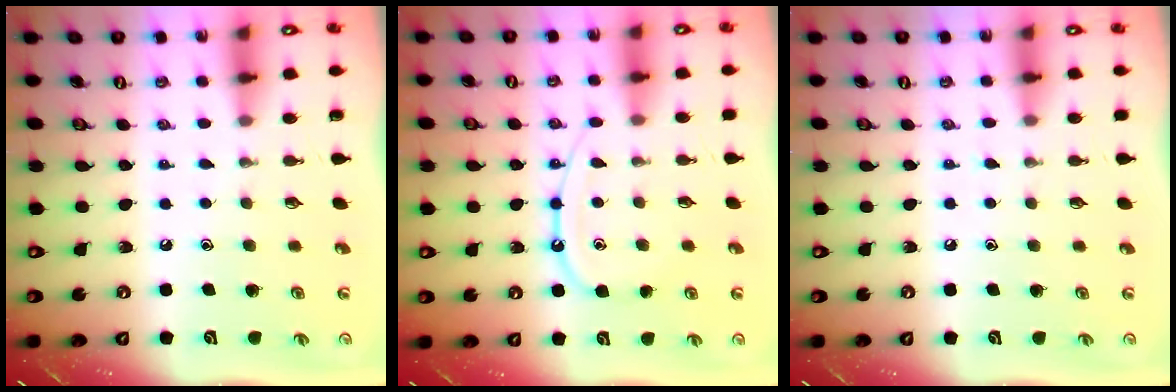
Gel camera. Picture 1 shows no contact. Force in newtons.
{"total": 10.7, "press": 10.7, "slide": 1.0}
{"total": 4.1, "press": 4.0, "slide": 0.6}